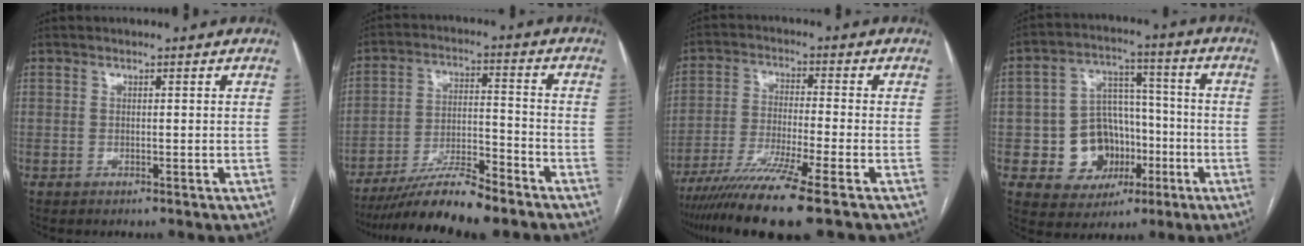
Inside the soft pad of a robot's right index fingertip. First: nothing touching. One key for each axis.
{"total": 11.2, "fx": -9.4, "fy": 0.8, "fz": 6.1, "tx": -0.101, "ty": -0.008, "tz": -0.165}
{"total": 11.9, "fx": -8.5, "fy": -1.4, "fz": 8.2, "tx": -0.149, "ty": -0.034, "tz": -0.145}
{"total": 11.0, "fx": -2.9, "fy": 9.4, "fz": 5.0, "tx": -0.079, "ty": 0.031, "tz": -0.031}